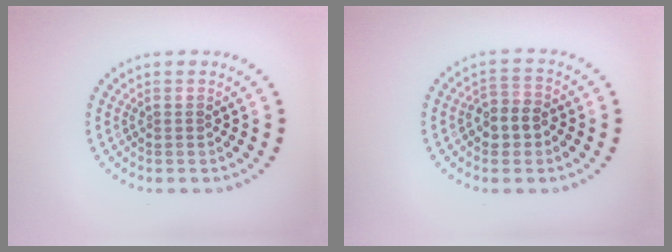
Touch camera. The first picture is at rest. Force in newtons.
{"total": 2.8, "press": 2.6, "slide": 0.9}